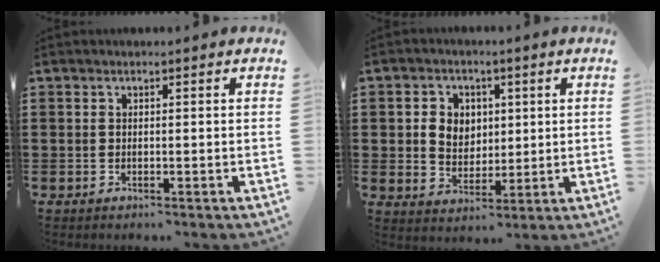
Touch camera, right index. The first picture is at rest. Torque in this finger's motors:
{"motor_torque": [0.52, 0.43, 0.56, 0.05]}